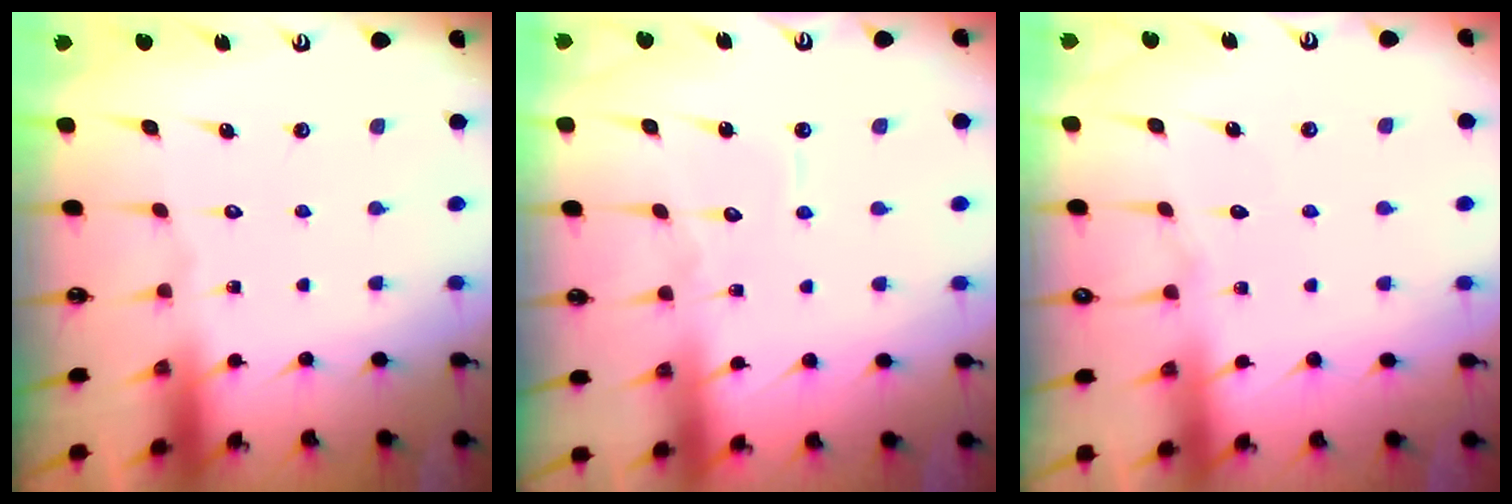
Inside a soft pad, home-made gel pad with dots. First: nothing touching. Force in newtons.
{"total": 4.6, "press": 4.6, "slide": 0.3}
{"total": 5.4, "press": 5.4, "slide": 0.8}